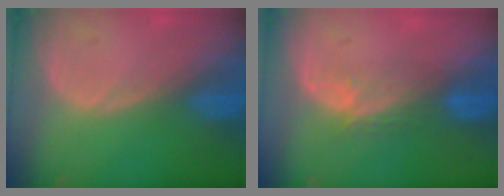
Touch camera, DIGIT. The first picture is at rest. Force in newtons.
{"total": 4.0, "press": 3.7, "slide": 1.6}